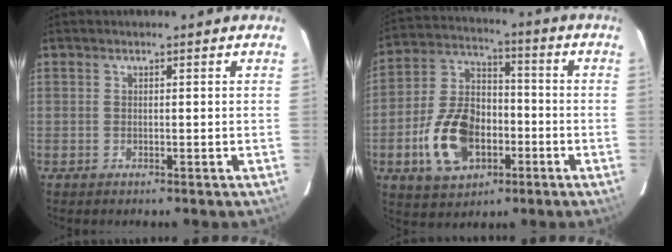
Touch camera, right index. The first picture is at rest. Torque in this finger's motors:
{"motor_torque": [1.21, -0.93, 0.60, 0.13]}